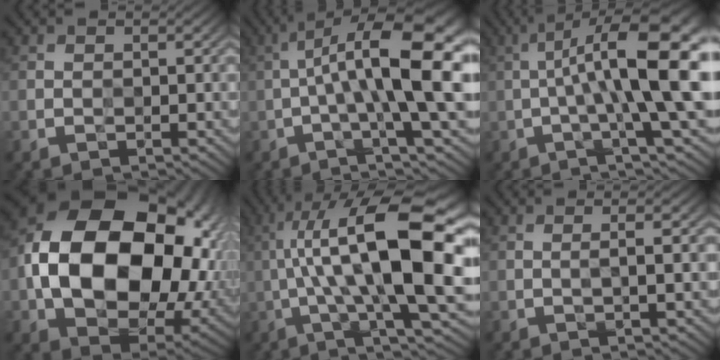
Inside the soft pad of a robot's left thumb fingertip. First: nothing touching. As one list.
[{"total": 15.7, "force": [0.5, 3.9, 15.2], "torque": [-0.242, 0.028, 0.006]}, {"total": 15.2, "force": [0.8, 3.2, 14.8], "torque": [-0.219, 0.022, 0.018]}, {"total": 21.0, "force": [1.0, 15.1, 14.6], "torque": [-0.315, -0.039, 0.054]}, {"total": 18.9, "force": [1.6, 5.0, 18.2], "torque": [-0.301, 0.036, 0.035]}, {"total": 2.5, "force": [0.1, 0.3, 2.5], "torque": [-0.041, 0.005, -0.003]}]